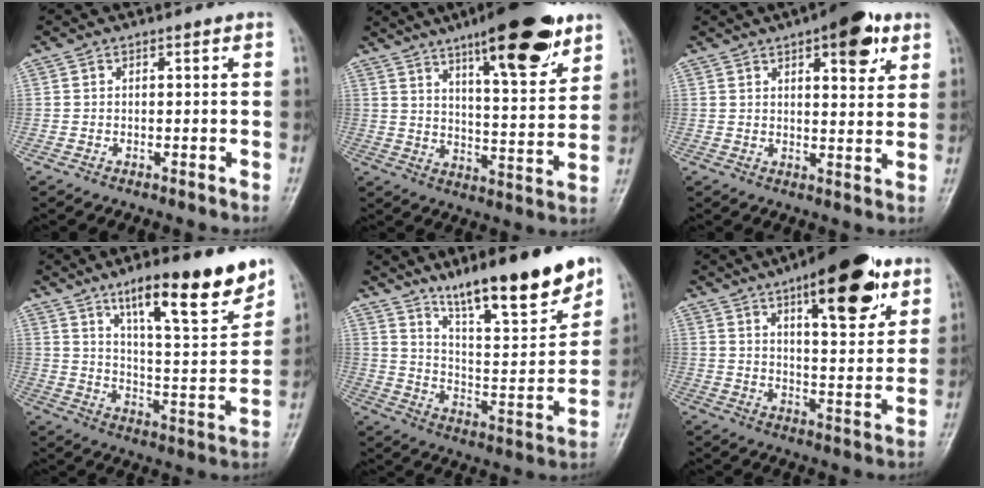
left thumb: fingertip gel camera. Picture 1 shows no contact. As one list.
[{"total": 18.8, "force": [11.7, 4.8, 13.9], "torque": [-0.174, -0.058, 0.180]}, {"total": 10.7, "force": [5.6, 4.2, 8.2], "torque": [-0.083, -0.019, 0.071]}, {"total": 17.7, "force": [11.7, 3.8, 12.7], "torque": [-0.162, -0.070, 0.192]}, {"total": 18.8, "force": [13.4, 3.8, 12.6], "torque": [-0.162, -0.082, 0.225]}, {"total": 18.5, "force": [10.4, 6.2, 13.9], "torque": [-0.165, -0.043, 0.153]}]